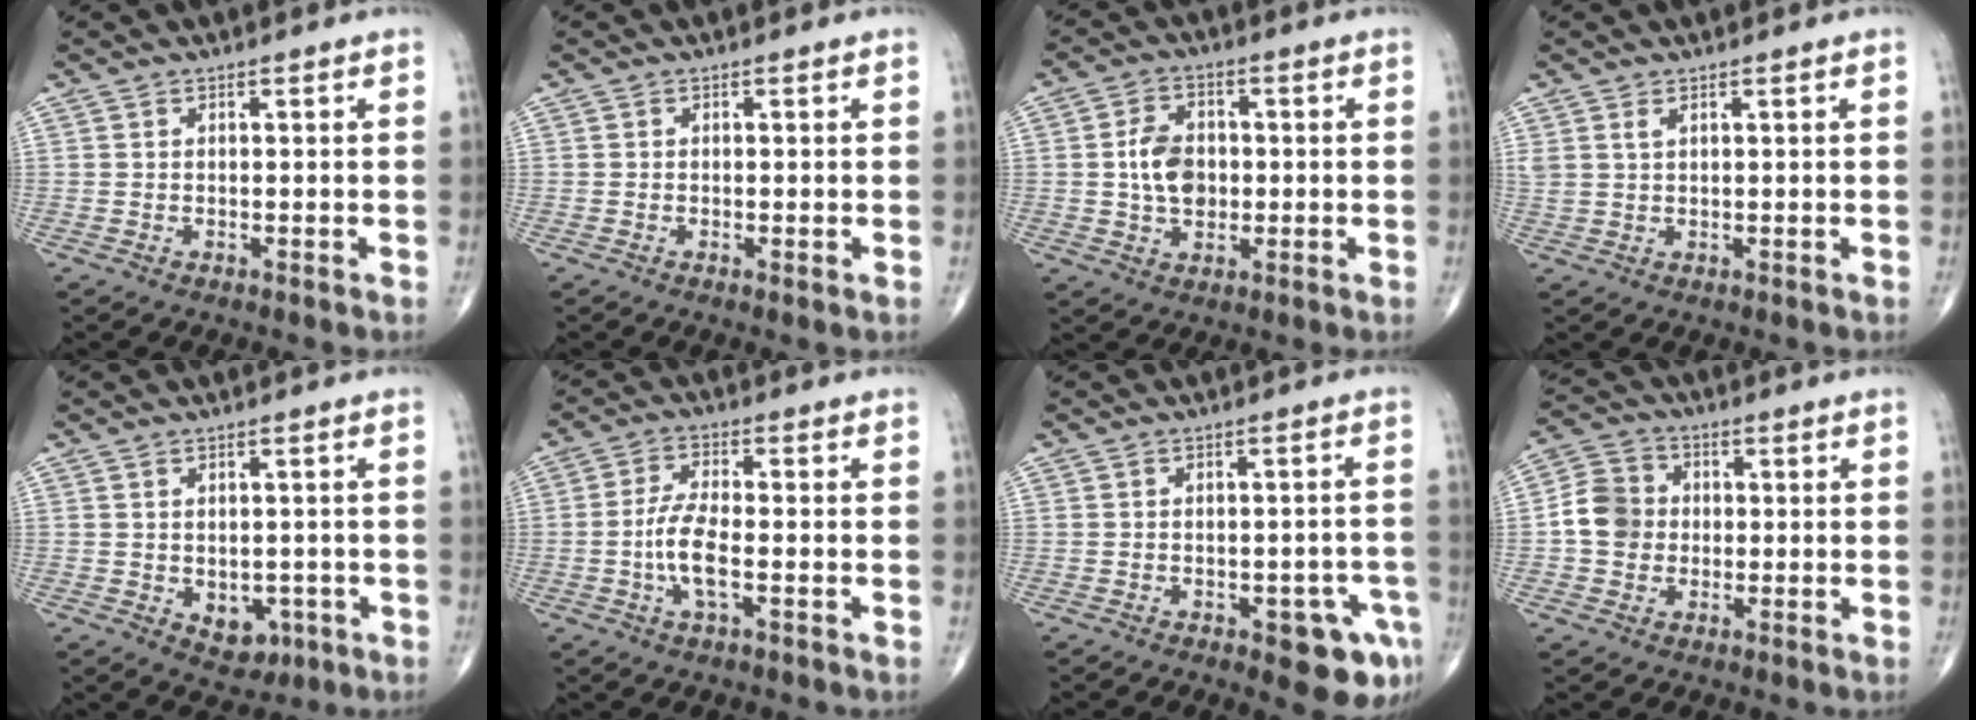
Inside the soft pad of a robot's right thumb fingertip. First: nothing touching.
{"total": 0.7, "force": [-0.2, 0.1, 0.7], "torque": [-0.017, -0.004, -0.007]}
{"total": 7.6, "force": [-0.1, 5.3, 5.4], "torque": [-0.082, 0.008, -0.003]}
{"total": 1.6, "force": [1.0, 0.7, 1.1], "torque": [-0.028, 0.004, 0.027]}
{"total": 5.5, "force": [-1.4, 3.9, 3.5], "torque": [-0.023, 0.003, -0.006]}
{"total": 6.8, "force": [-1.7, 2.1, 6.2], "torque": [-0.133, 0.009, -0.036]}
{"total": 8.8, "force": [-4.1, 3.4, 7.0], "torque": [-0.059, 0.019, -0.046]}
{"total": 7.6, "force": [-0.5, 6.7, 3.5], "torque": [-0.047, 0.020, -0.021]}